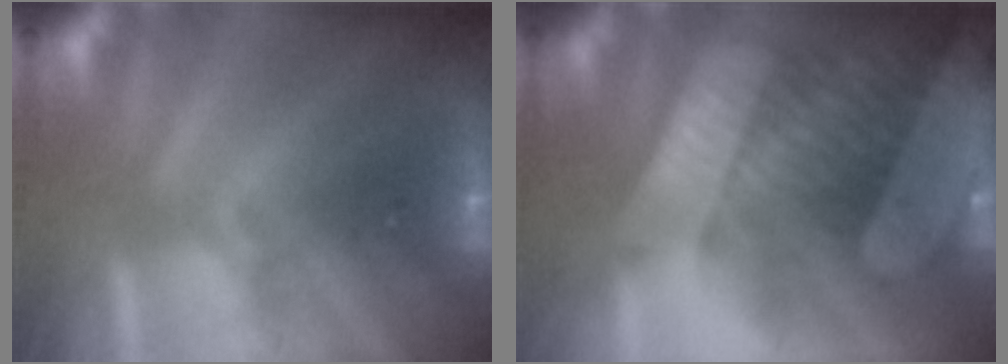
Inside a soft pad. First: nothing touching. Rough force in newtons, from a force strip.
{"total": 7.6}